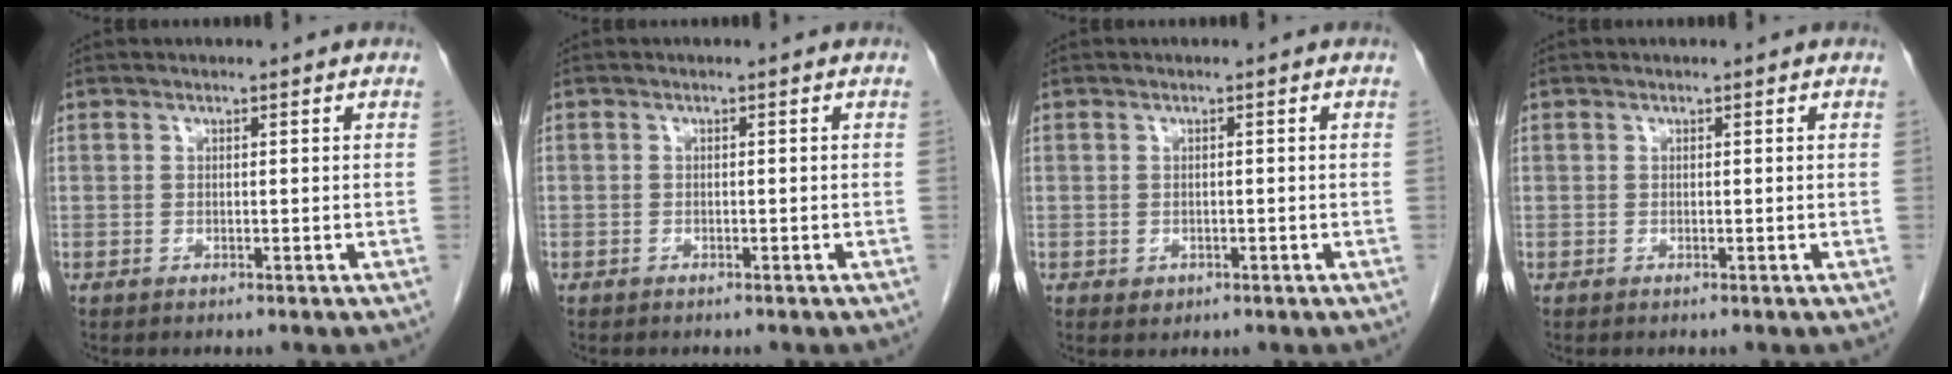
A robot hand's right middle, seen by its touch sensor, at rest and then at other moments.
{"total": 0.7, "force": [-0.5, 0.5, 0.0], "torque": [-0.003, 0.005, -0.011]}
{"total": 1.3, "force": [-0.5, 1.1, 0.5], "torque": [-0.009, 0.002, 0.000]}
{"total": 0.0}